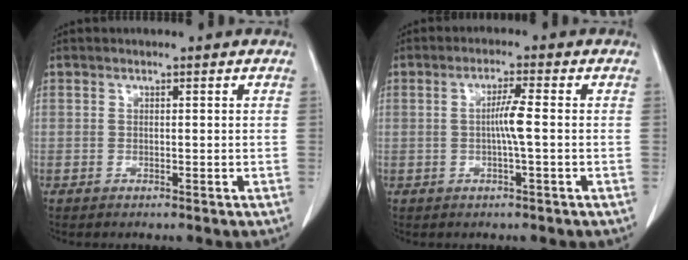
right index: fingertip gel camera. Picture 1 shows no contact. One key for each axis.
{"total": 3.5, "fx": -0.3, "fy": -0.4, "fz": 3.5, "tx": -0.065, "ty": 0.000, "tz": -0.005}